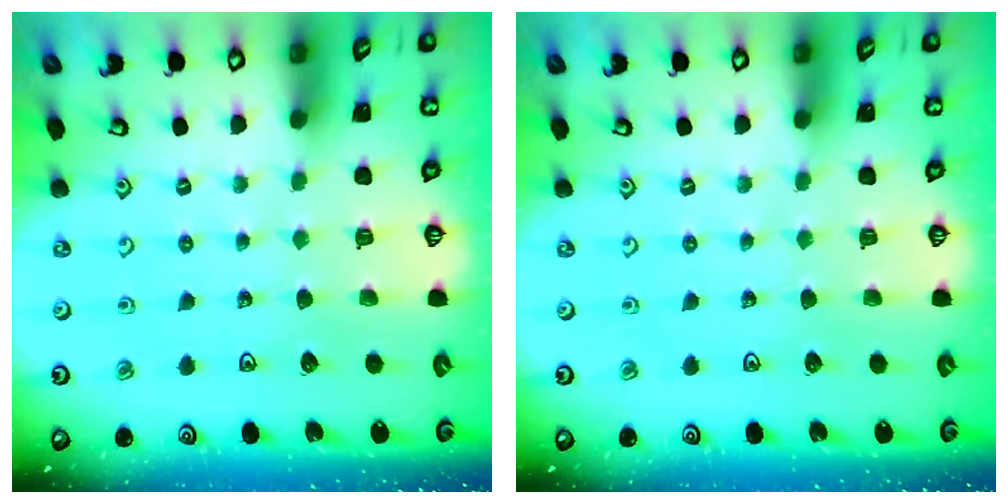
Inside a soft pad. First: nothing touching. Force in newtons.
{"total": 0.0}